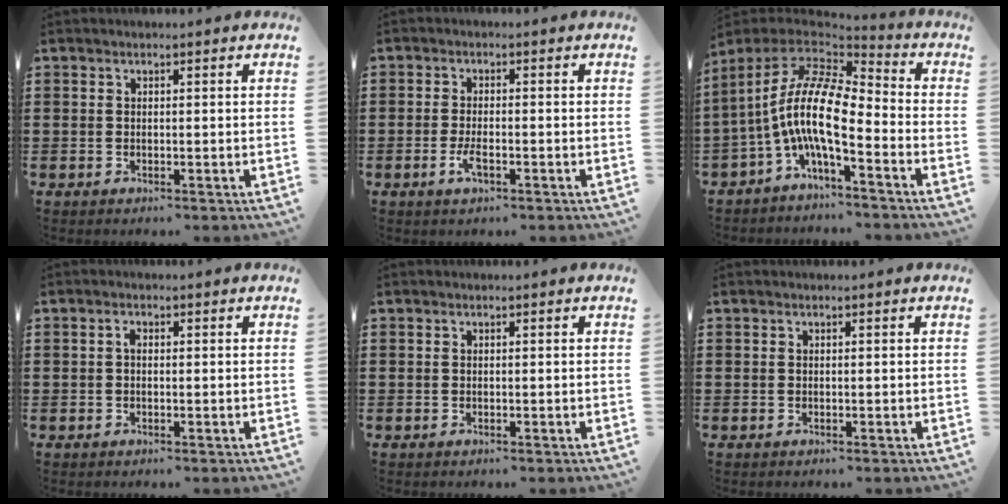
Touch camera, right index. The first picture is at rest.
{"total": 2.7, "force": [-1.2, 0.8, 2.3], "torque": [-0.053, -0.004, -0.027]}
{"total": 12.0, "force": [-1.9, 3.6, 11.3], "torque": [-0.256, -0.024, -0.051]}
{"total": 1.0, "force": [0.0, 0.5, 0.9], "torque": [-0.018, 0.002, -0.002]}
{"total": 0.0}
{"total": 0.0}